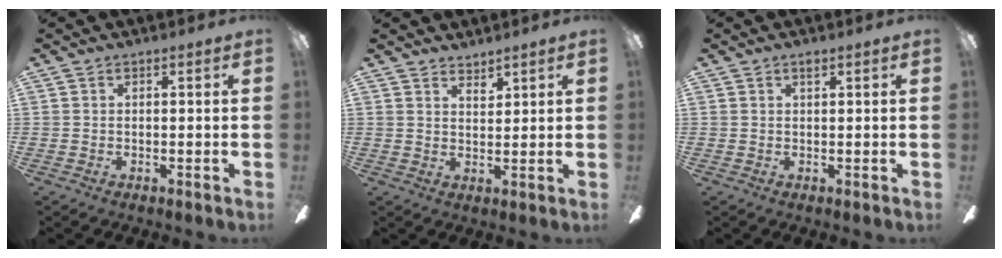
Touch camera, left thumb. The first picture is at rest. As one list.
[{"total": 3.0, "force": [2.9, 0.7, 0.2], "torque": [-0.001, -0.019, 0.054]}, {"total": 0.9, "force": [0.7, 0.3, 0.5], "torque": [-0.003, -0.001, 0.011]}]